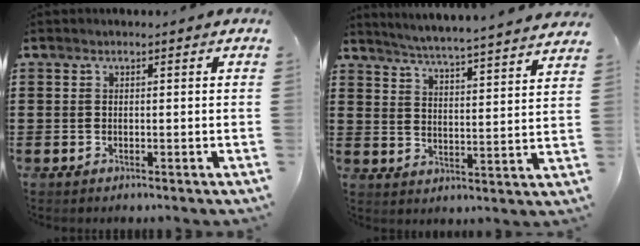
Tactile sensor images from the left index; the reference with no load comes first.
{"total": 4.6, "force": [4.3, -1.3, 1.0], "torque": [-0.040, -0.044, 0.066]}